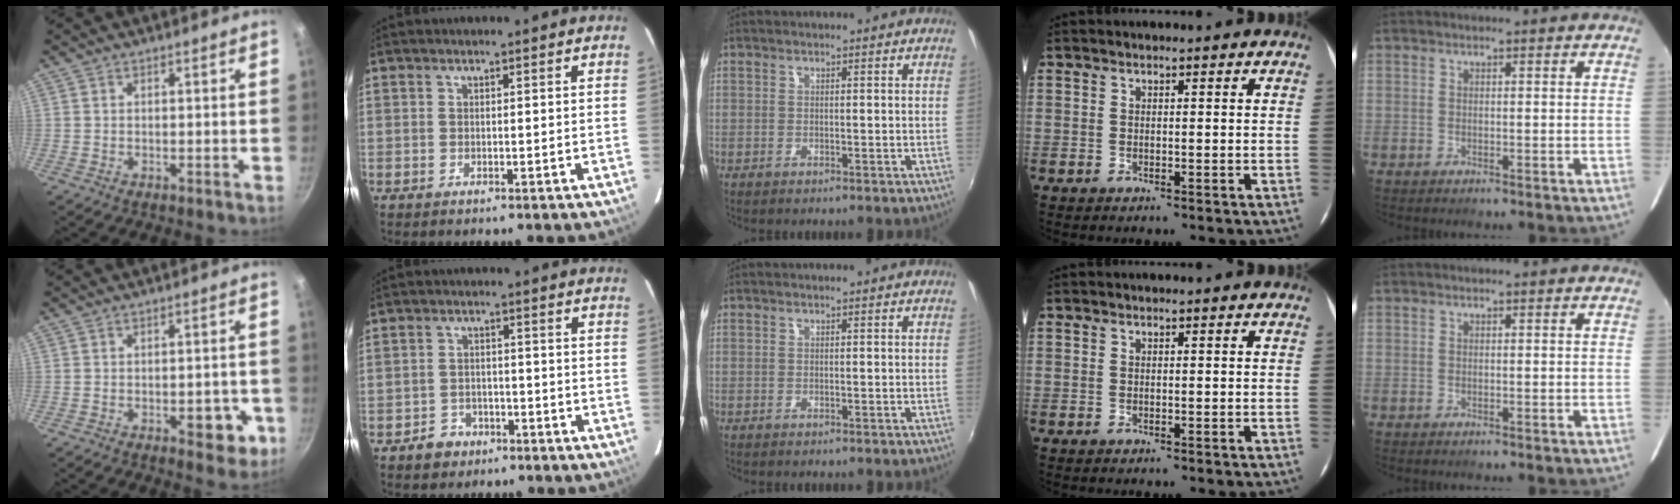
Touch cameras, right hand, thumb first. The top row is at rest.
{"thumb": {"total": 6.8, "force": [-2.4, 3.6, 5.2], "torque": [-0.038, 0.014, -0.025]}, "index": {"total": 4.7, "force": [-3.1, 3.4, 0.7], "torque": [-0.031, 0.012, -0.044]}}